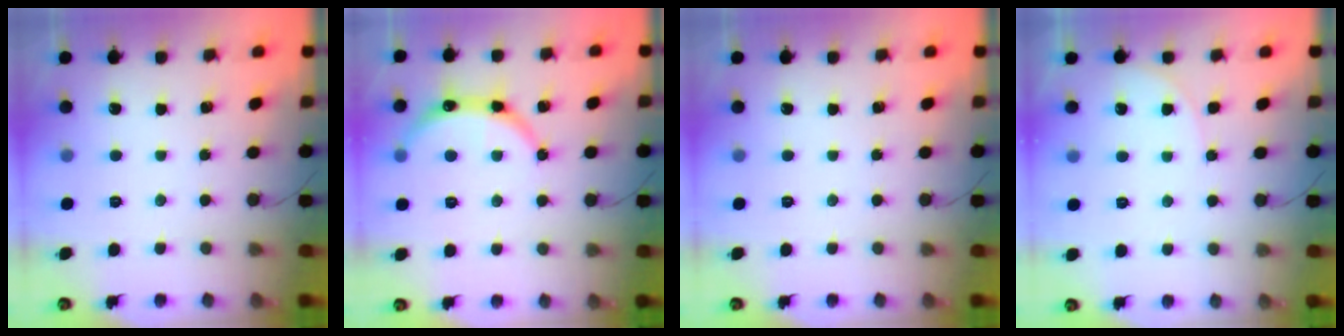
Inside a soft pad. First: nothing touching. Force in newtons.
{"total": 8.2, "press": 8.0, "slide": 1.8}
{"total": 0.0}
{"total": 5.2, "press": 5.2, "slide": 0.7}